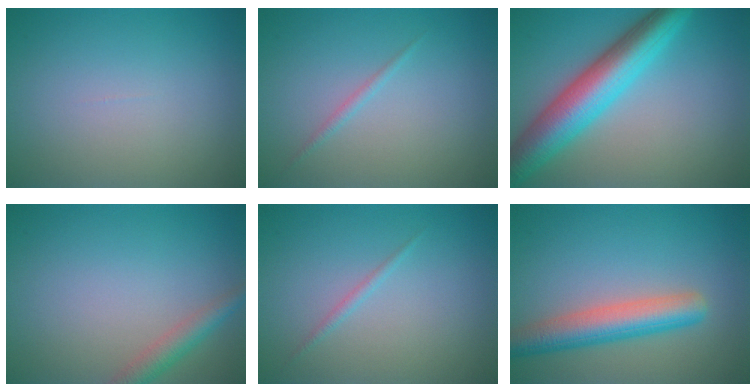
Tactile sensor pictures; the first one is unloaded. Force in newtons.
{"total": 0.7, "press": 0.7, "slide": 0.1}
{"total": 8.1, "press": 8.1, "slide": 0.3}
{"total": 2.4, "press": 2.4, "slide": 0.1}
{"total": 0.7, "press": 0.7, "slide": 0.1}
{"total": 5.3, "press": 5.3, "slide": 0.2}